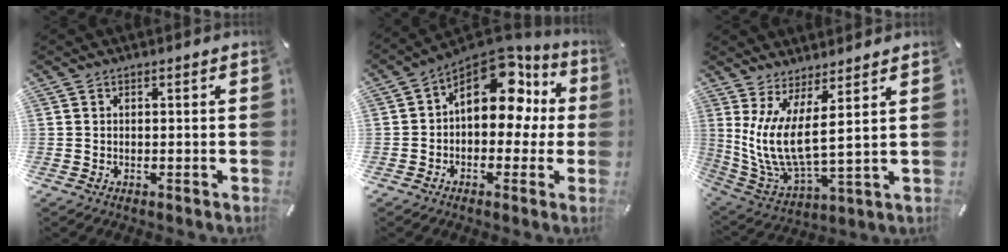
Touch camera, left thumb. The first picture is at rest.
{"total": 16.2, "force": [6.0, 10.3, 11.0], "torque": [-0.139, -0.039, 0.101]}
{"total": 10.3, "force": [3.7, 3.5, 8.9], "torque": [-0.209, -0.033, 0.073]}